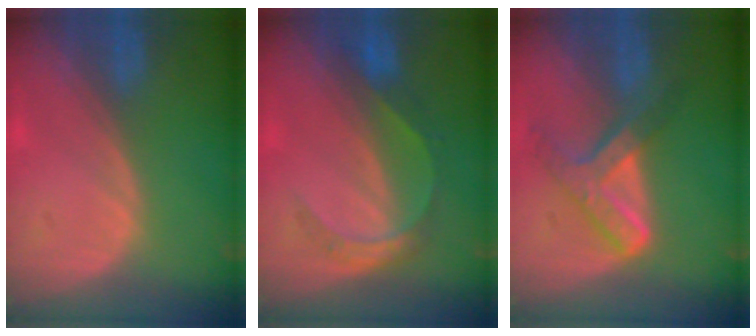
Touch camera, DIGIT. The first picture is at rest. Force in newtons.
{"total": 4.7, "press": 4.7, "slide": 0.4}
{"total": 7.2, "press": 6.1, "slide": 3.8}